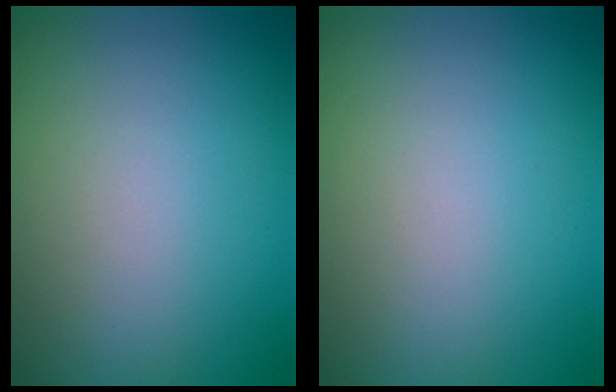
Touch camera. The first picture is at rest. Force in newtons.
{"total": 0.0}